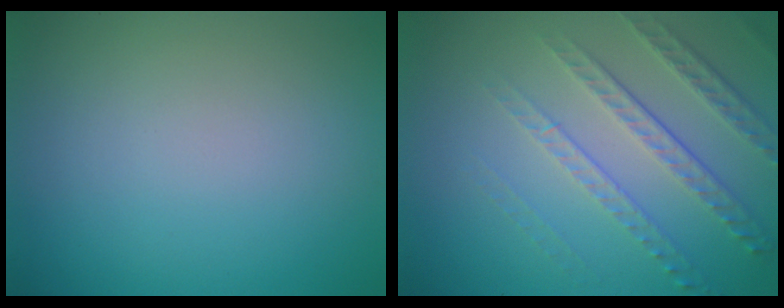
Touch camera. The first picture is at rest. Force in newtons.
{"total": 5.0, "press": 3.5, "slide": 3.7}